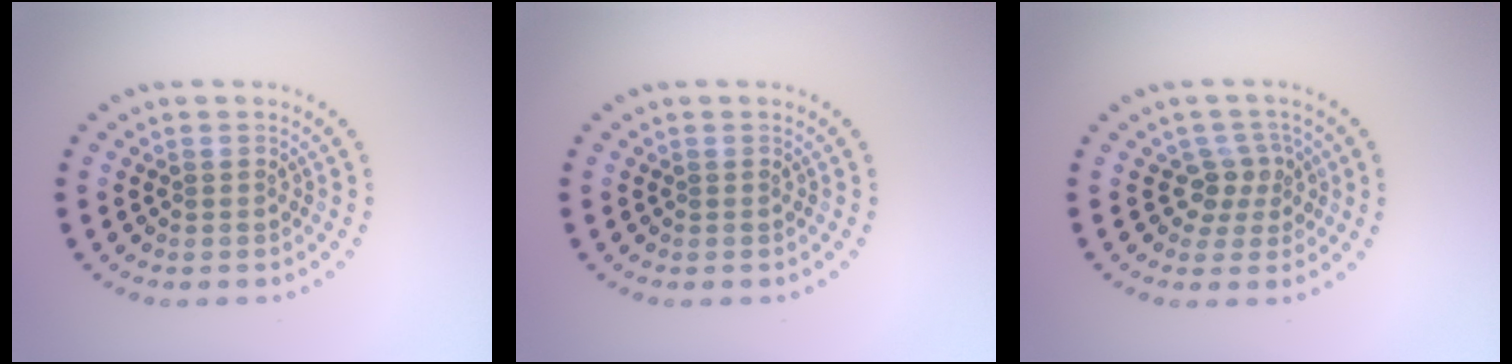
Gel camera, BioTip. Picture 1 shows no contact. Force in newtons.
{"total": 0.0}
{"total": 2.5, "press": 1.9, "slide": 1.6}